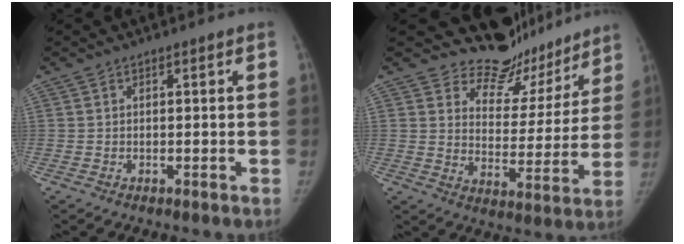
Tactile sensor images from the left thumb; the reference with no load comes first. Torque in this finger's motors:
{"motor_torque": [1.51, -0.59, -0.08, -1.43, 0.06]}